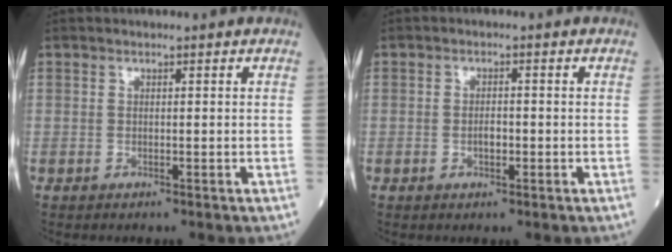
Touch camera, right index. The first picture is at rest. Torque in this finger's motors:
{"motor_torque": [-0.06, -0.03, 0.12, 0.03]}